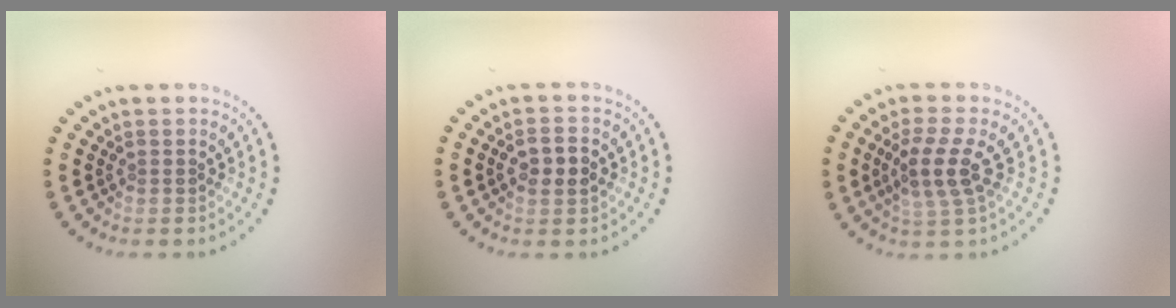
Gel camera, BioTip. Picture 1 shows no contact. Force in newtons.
{"total": 2.5, "press": 2.5, "slide": 0.5}
{"total": 3.2, "press": 2.9, "slide": 1.5}